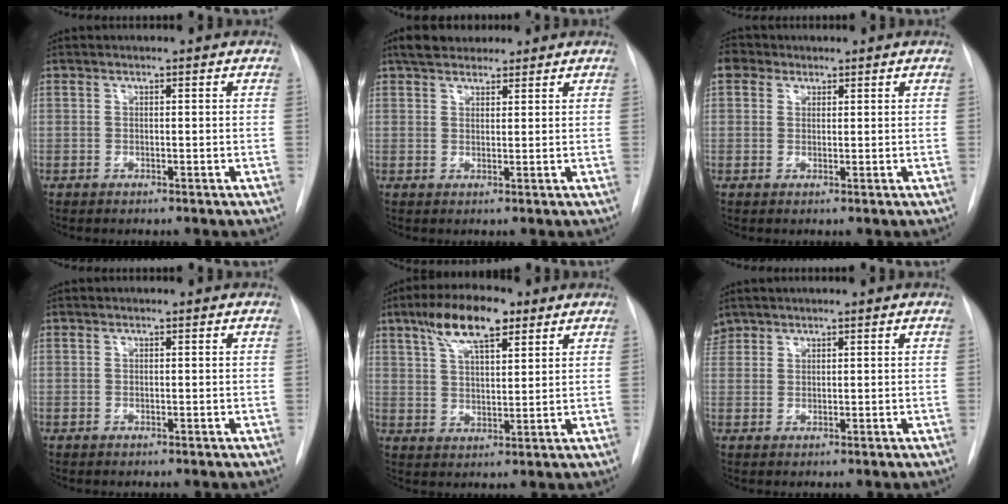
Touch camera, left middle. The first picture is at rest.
{"total": 5.1, "force": [4.2, 2.3, 1.9], "torque": [-0.033, 0.020, 0.072]}
{"total": 2.8, "force": [1.5, 2.3, 0.7], "torque": [-0.011, 0.012, 0.024]}
{"total": 0.0}
{"total": 10.0, "force": [6.0, 3.1, 7.3], "torque": [-0.141, 0.016, 0.108]}
{"total": 2.4, "force": [2.0, 1.3, -0.1], "torque": [-0.002, 0.013, 0.041]}